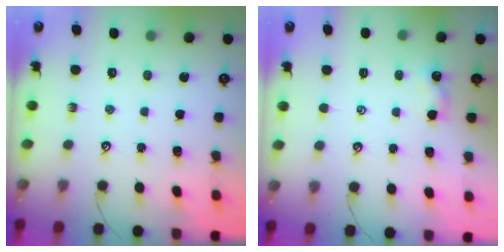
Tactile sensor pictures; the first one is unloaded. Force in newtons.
{"total": 1.2, "press": 1.1, "slide": 0.3}